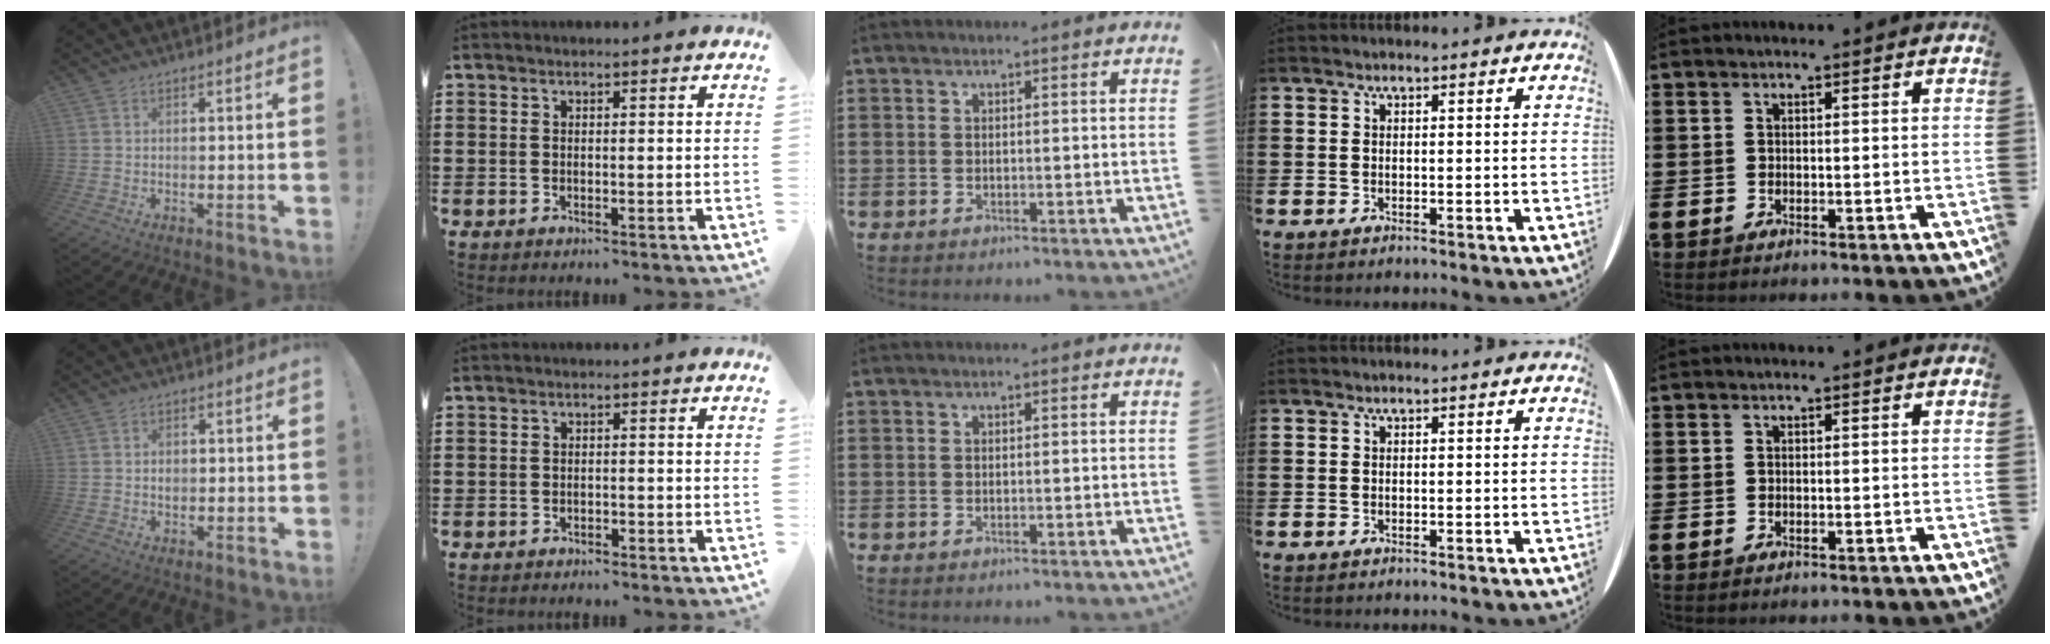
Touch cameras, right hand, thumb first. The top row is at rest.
{"thumb": {"total": 1.7, "force": [-0.2, 1.5, 0.8], "torque": [0.002, -0.002, -0.007]}, "index": {"total": 1.0, "force": [-1.0, 0.3, -0.1], "torque": [-0.001, 0.004, -0.023]}}